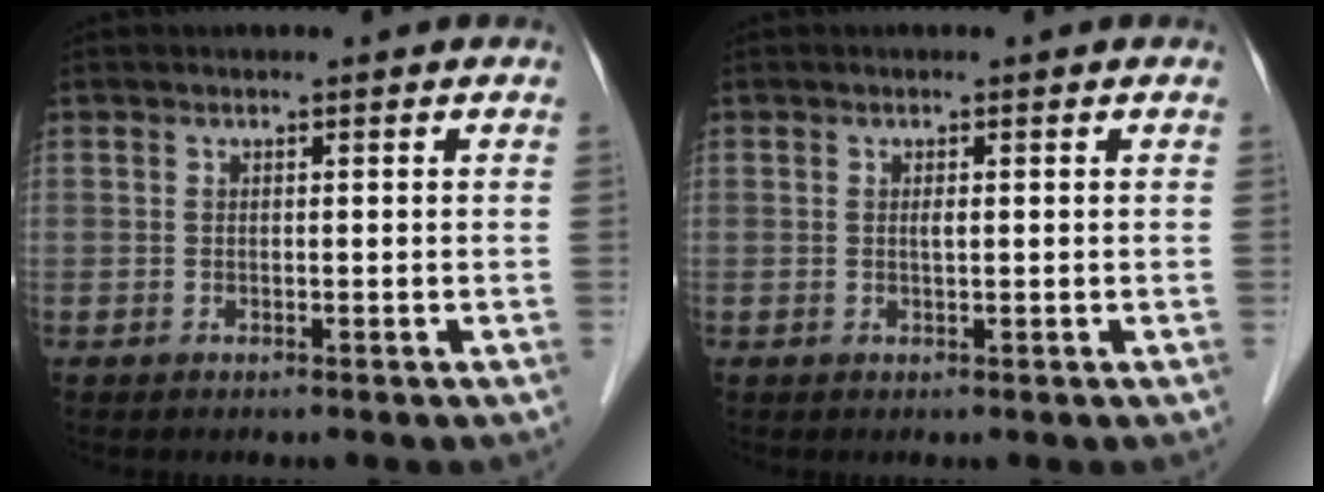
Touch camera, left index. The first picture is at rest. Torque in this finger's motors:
{"motor_torque": [0.23, 0.18, 0.01, 0.00]}